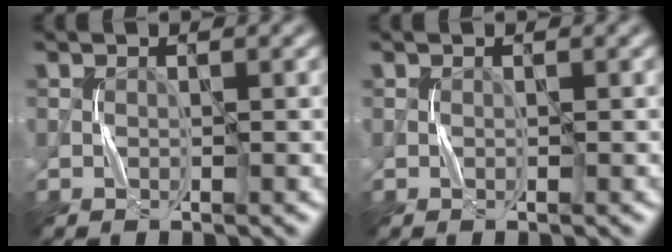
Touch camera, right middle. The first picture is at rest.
{"total": 0.0}